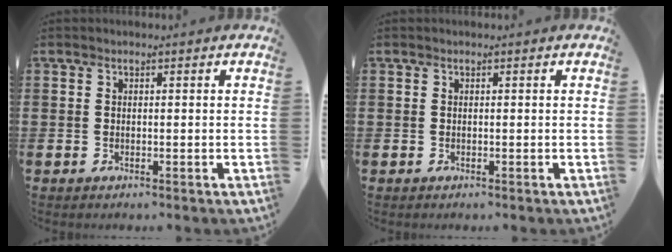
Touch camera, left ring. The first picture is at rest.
{"total": 0.0}